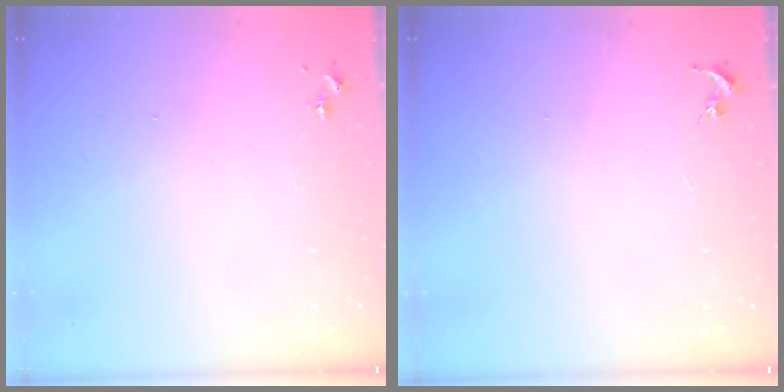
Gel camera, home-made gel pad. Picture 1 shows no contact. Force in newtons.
{"total": 0.0}